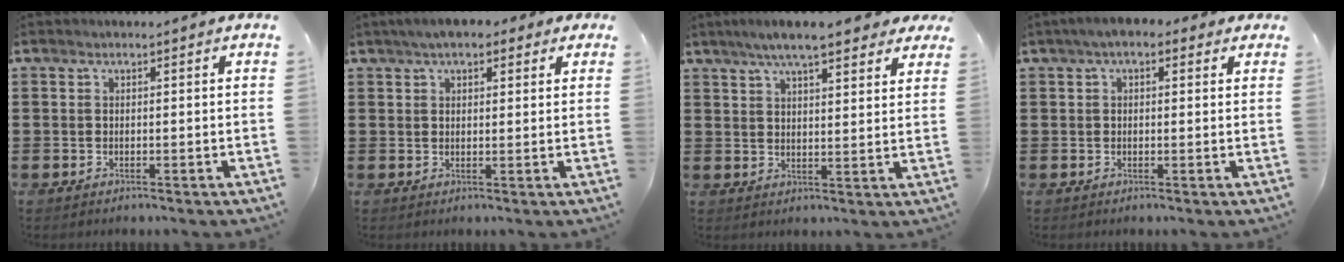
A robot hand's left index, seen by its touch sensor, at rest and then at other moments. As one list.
[{"total": 3.7, "force": [2.7, 1.6, 1.8], "torque": [-0.045, 0.006, 0.049]}, {"total": 7.4, "force": [6.0, 1.1, 4.1], "torque": [-0.087, -0.007, 0.107]}, {"total": 2.9, "force": [1.4, 1.6, 2.0], "torque": [-0.044, 0.010, 0.023]}]